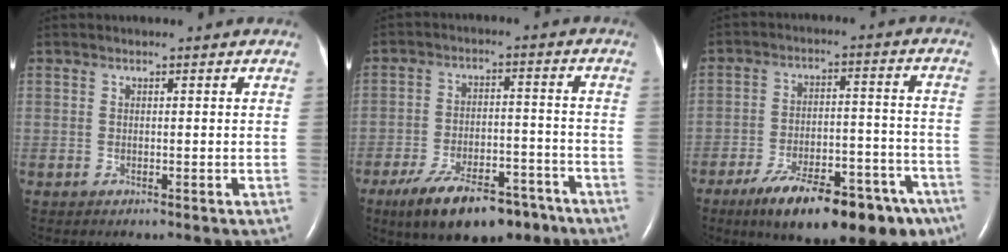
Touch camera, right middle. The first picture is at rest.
{"total": 13.9, "force": [-9.7, 5.5, 8.3], "torque": [-0.135, -0.001, -0.153]}
{"total": 19.9, "force": [-13.5, 6.6, 13.1], "torque": [-0.142, 0.023, -0.203]}